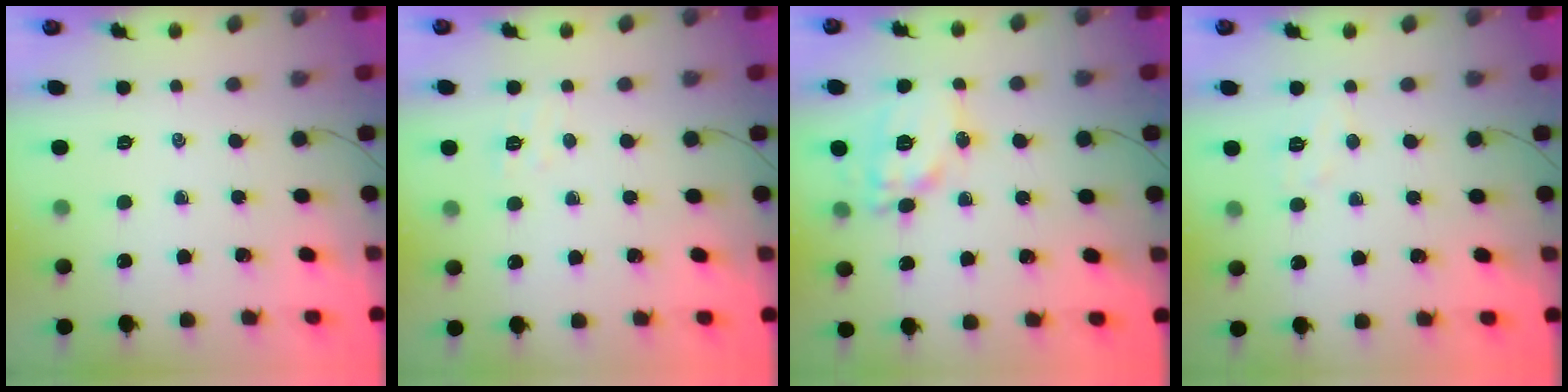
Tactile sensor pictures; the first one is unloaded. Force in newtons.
{"total": 3.8, "press": 3.6, "slide": 1.0}
{"total": 13.4, "press": 13.4, "slide": 0.9}
{"total": 5.0, "press": 4.9, "slide": 1.1}